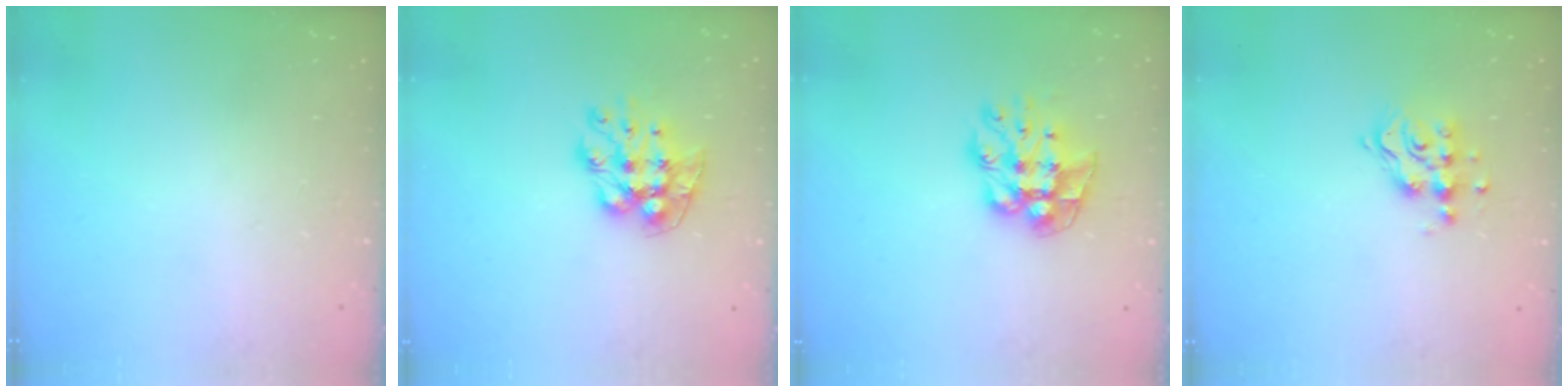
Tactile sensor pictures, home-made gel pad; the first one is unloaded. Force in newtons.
{"total": 9.5, "press": 9.4, "slide": 0.9}
{"total": 10.2, "press": 10.2, "slide": 0.5}
{"total": 9.8, "press": 9.8, "slide": 0.7}